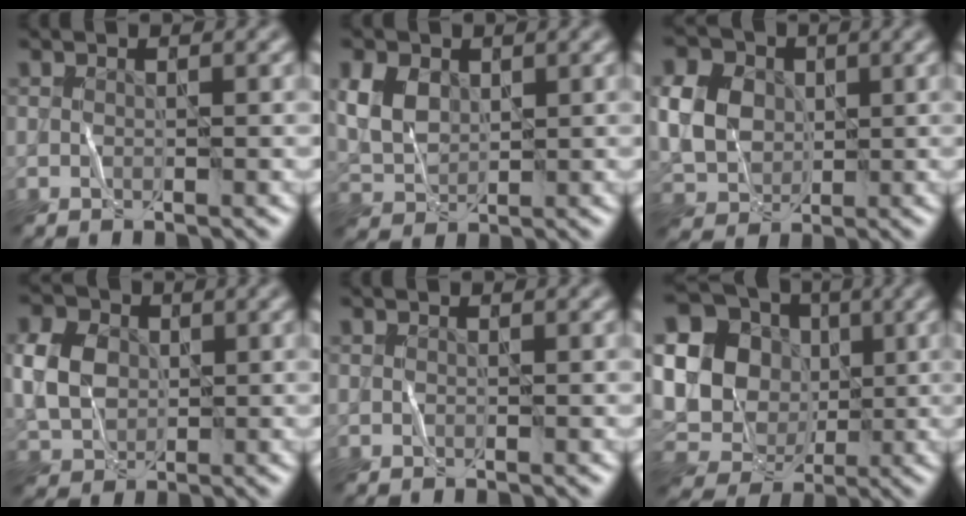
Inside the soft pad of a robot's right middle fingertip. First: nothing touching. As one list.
[{"total": 3.4, "force": [1.4, 2.6, 1.8], "torque": [-0.056, 0.004, 0.030]}, {"total": 5.4, "force": [1.1, 4.6, 2.6], "torque": [-0.083, 0.009, 0.022]}, {"total": 4.7, "force": [0.9, 3.9, 2.4], "torque": [-0.074, 0.009, 0.016]}, {"total": 0.0}, {"total": 20.3, "force": [4.1, 18.7, 6.8], "torque": [-0.202, 0.013, 0.055]}]